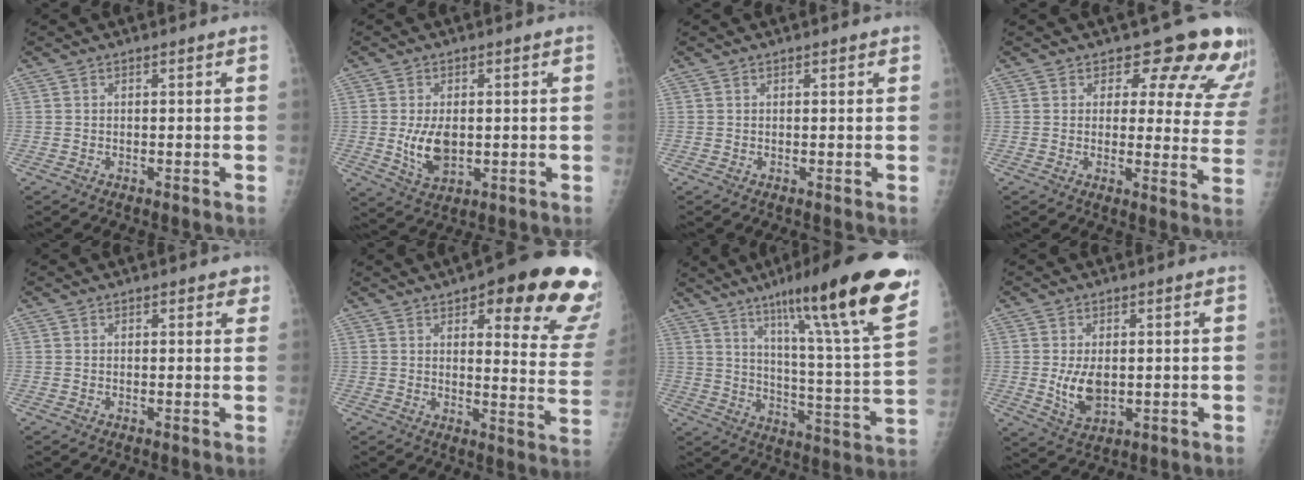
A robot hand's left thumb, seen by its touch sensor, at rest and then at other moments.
{"total": 7.1, "force": [-0.3, 4.2, 5.7], "torque": [-0.097, -0.012, 0.004]}
{"total": 0.8, "force": [0.5, 0.4, 0.5], "torque": [-0.001, 0.000, 0.003]}
{"total": 14.1, "force": [11.4, 6.2, 5.7], "torque": [-0.006, -0.074, 0.104]}
{"total": 2.2, "force": [1.3, 1.1, 1.3], "torque": [0.006, -0.003, 0.013]}
{"total": 23.1, "force": [13.2, 6.6, 17.7], "torque": [-0.181, -0.054, 0.158]}
{"total": 27.7, "force": [16.7, 3.1, 21.8], "torque": [-0.312, -0.053, 0.249]}
{"total": 6.2, "force": [-0.1, 3.7, 5.0], "torque": [-0.083, -0.014, 0.010]}